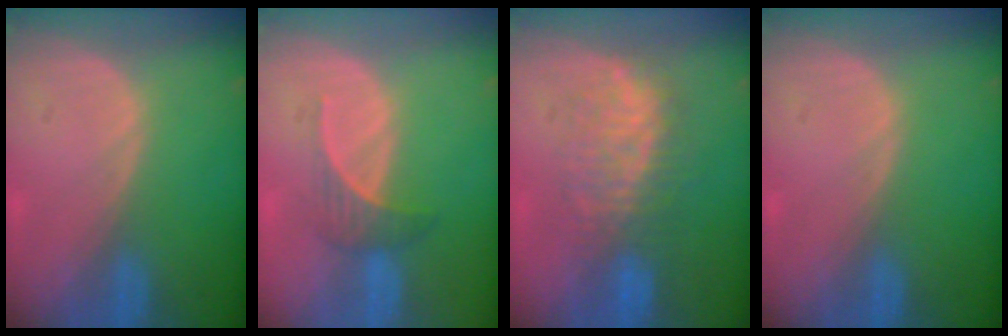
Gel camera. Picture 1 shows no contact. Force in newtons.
{"total": 3.2, "press": 3.1, "slide": 0.9}
{"total": 7.6, "press": 7.5, "slide": 1.0}
{"total": 0.0}